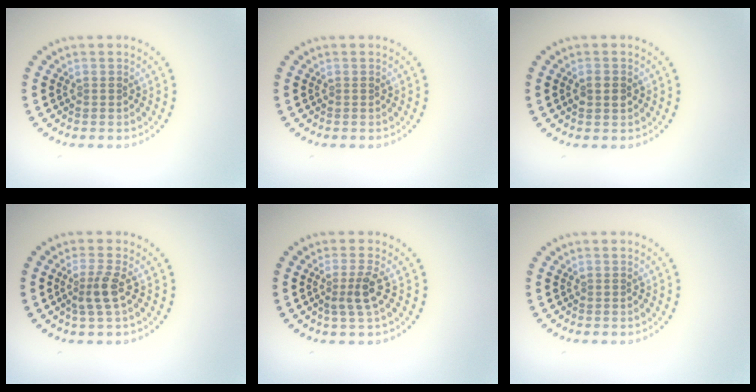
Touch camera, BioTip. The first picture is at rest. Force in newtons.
{"total": 0.0}
{"total": 1.4, "press": 1.4, "slide": 0.1}
{"total": 2.2, "press": 1.8, "slide": 1.3}
{"total": 2.3, "press": 1.8, "slide": 1.5}
{"total": 0.0}